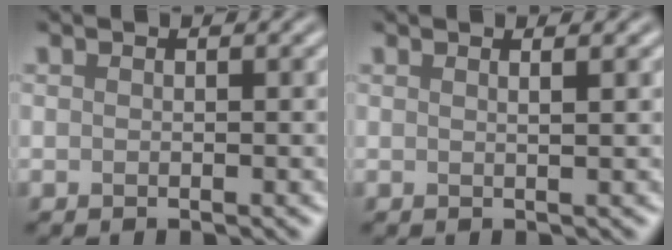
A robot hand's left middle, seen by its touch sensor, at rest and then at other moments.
{"total": 1.8, "force": [0.9, 0.8, 1.3], "torque": [0.000, 0.006, -0.008]}